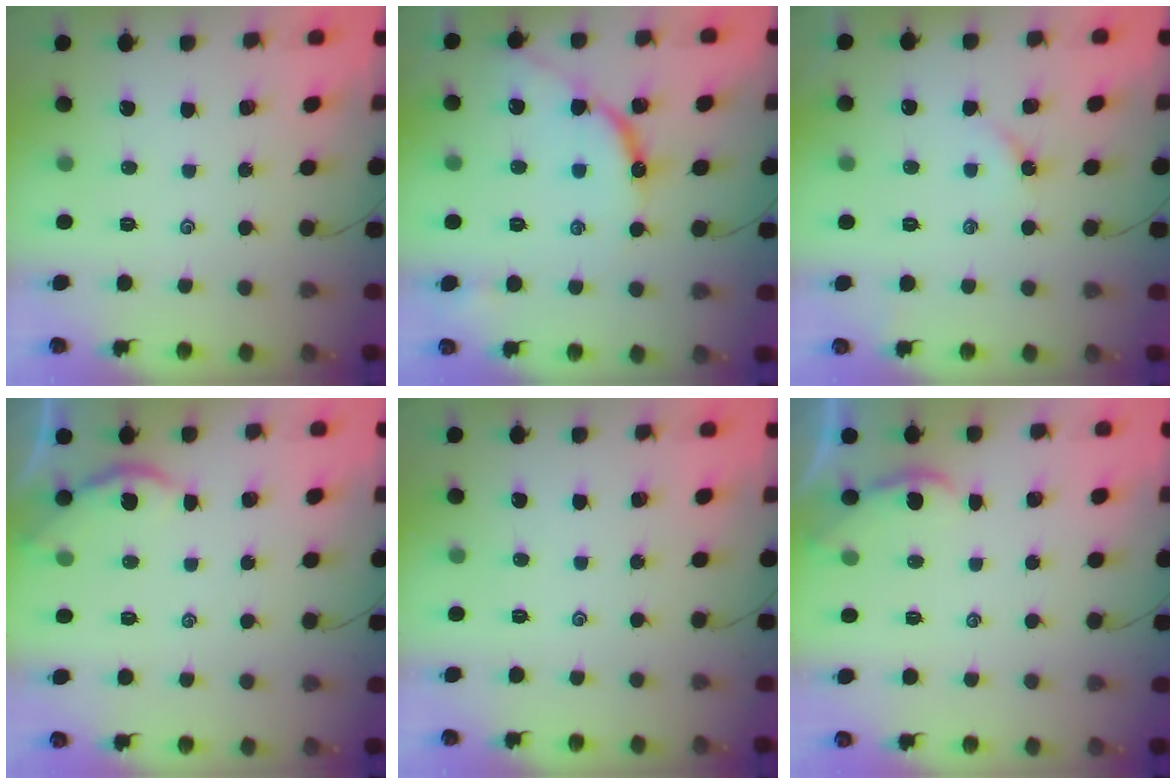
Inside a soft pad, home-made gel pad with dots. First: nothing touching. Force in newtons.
{"total": 9.4, "press": 9.4, "slide": 0.6}
{"total": 2.9, "press": 2.9, "slide": 0.4}
{"total": 1.9, "press": 1.8, "slide": 0.4}
{"total": 0.0}
{"total": 1.2, "press": 1.2, "slide": 0.1}